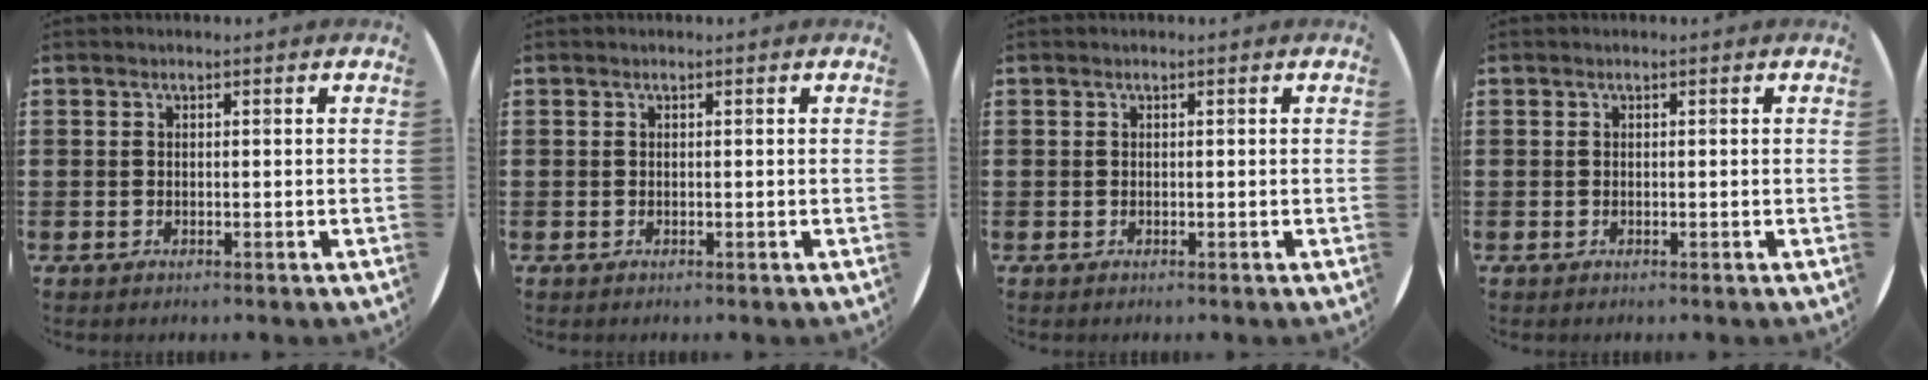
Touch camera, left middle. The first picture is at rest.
{"total": 0.0}
{"total": 0.0}
{"total": 0.0}